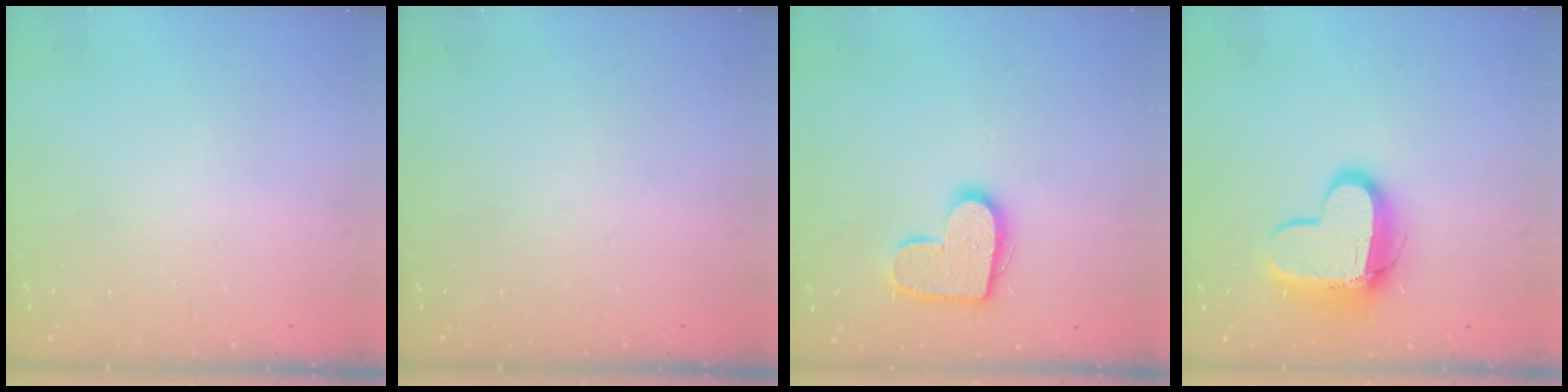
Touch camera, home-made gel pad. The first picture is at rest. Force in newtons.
{"total": 0.0}
{"total": 13.2, "press": 13.2, "slide": 0.7}
{"total": 12.9, "press": 12.9, "slide": 1.1}